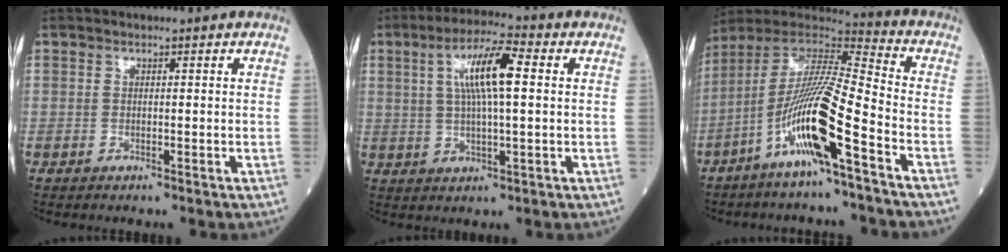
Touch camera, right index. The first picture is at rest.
{"total": 9.4, "force": [2.2, 1.3, 9.1], "torque": [-0.171, 0.015, 0.037]}
{"total": 15.1, "force": [-6.9, 0.2, 13.5], "torque": [-0.267, -0.008, -0.134]}